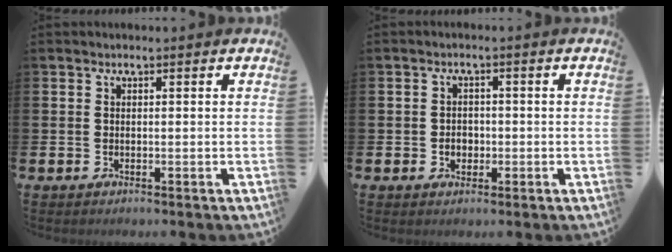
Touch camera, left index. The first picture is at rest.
{"total": 2.0, "force": [-0.5, 1.7, 1.0], "torque": [0.000, -0.002, -0.018]}